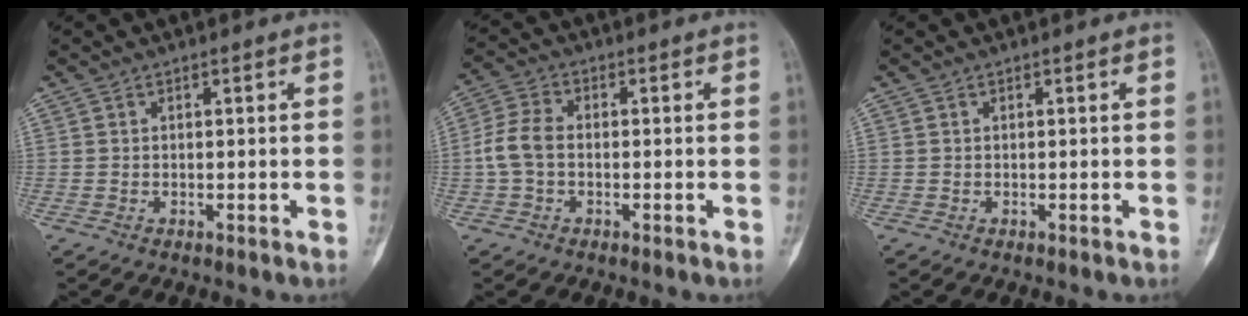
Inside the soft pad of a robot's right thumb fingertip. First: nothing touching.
{"total": 5.8, "force": [-0.7, 3.8, 4.3], "torque": [-0.095, 0.015, -0.022]}
{"total": 0.0}